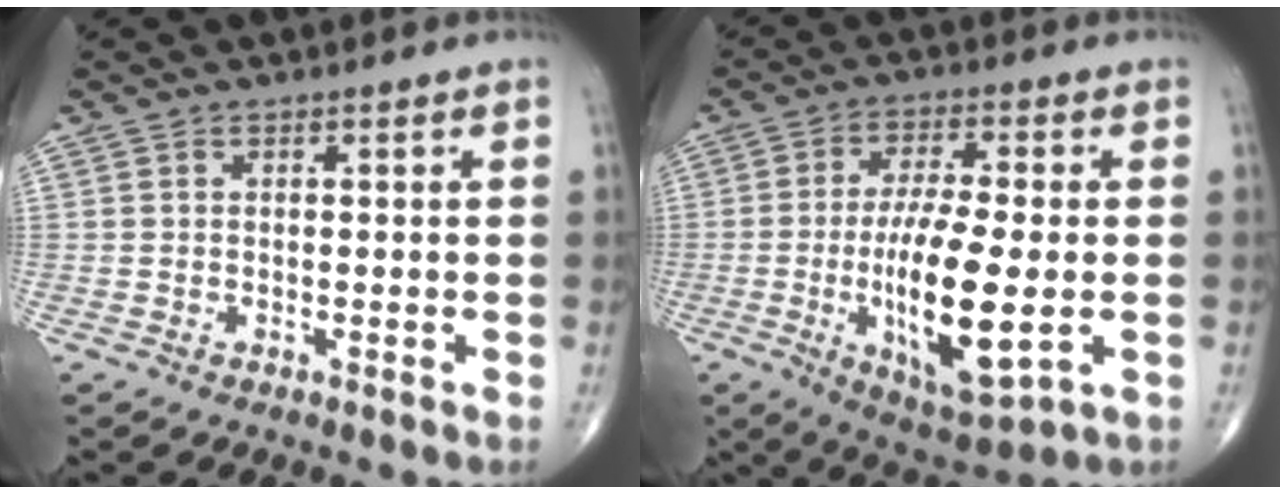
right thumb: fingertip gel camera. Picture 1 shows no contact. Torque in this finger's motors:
{"motor_torque": [2.62, 2.38, 1.86, -0.34, 0.48]}